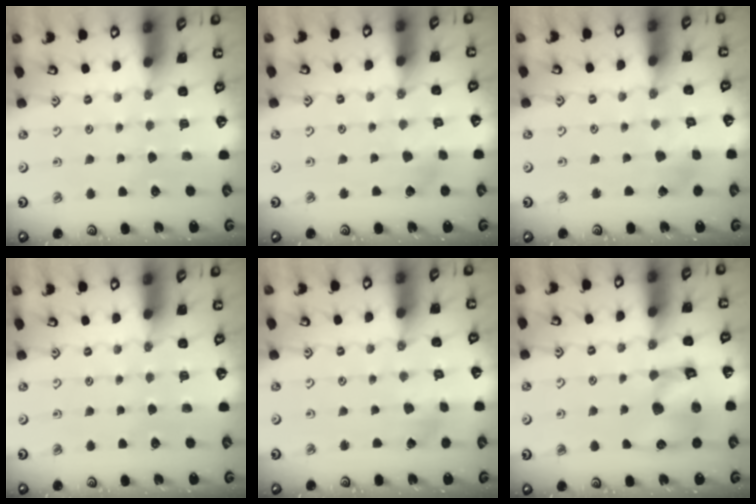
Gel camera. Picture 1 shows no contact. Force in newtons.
{"total": 3.1, "press": 3.1, "slide": 0.5}
{"total": 3.8, "press": 3.8, "slide": 0.2}
{"total": 0.0}
{"total": 2.3, "press": 2.3, "slide": 0.3}
{"total": 12.6, "press": 12.5, "slide": 1.7}